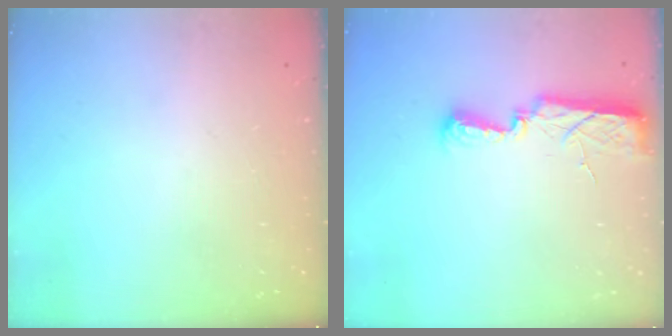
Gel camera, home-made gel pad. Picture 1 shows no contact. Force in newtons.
{"total": 10.7, "press": 9.0, "slide": 5.8}